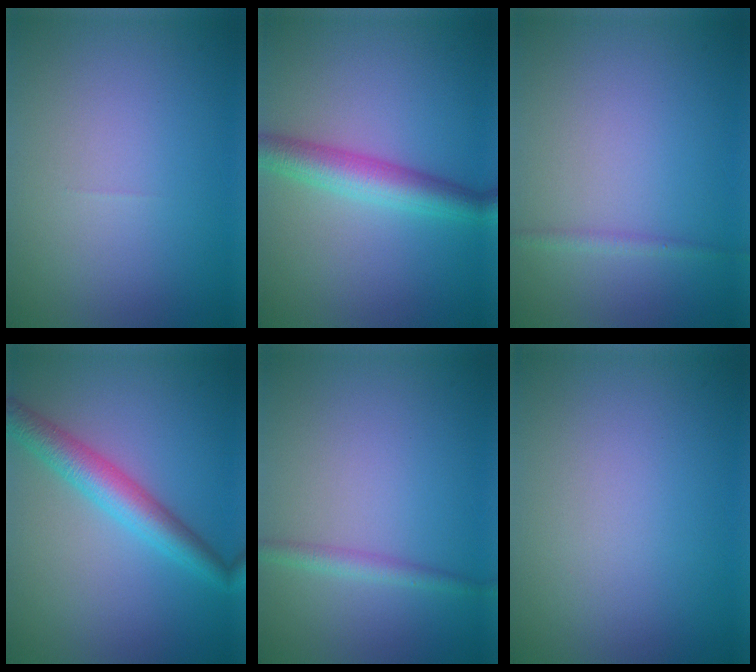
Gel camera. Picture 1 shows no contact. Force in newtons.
{"total": 4.5, "press": 4.5, "slide": 0.1}
{"total": 0.9, "press": 0.9, "slide": 0.1}
{"total": 4.5, "press": 4.5, "slide": 0.1}
{"total": 1.7, "press": 1.7, "slide": 0.0}
{"total": 0.0}